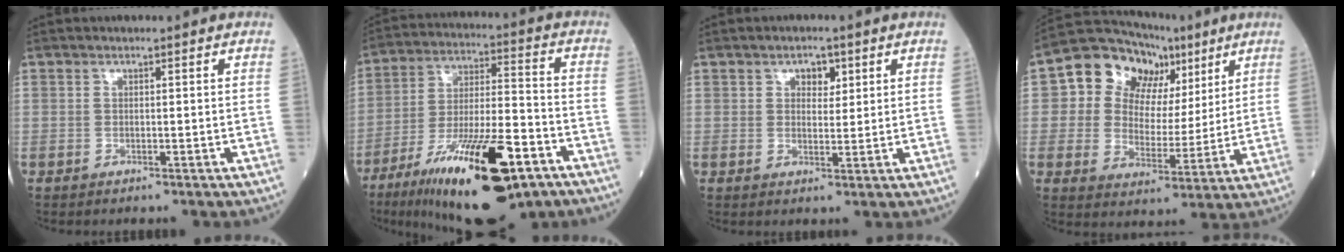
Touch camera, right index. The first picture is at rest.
{"total": 21.7, "force": [-12.2, 5.0, 17.3], "torque": [-0.277, -0.025, -0.198]}
{"total": 3.0, "force": [1.4, 1.8, 1.9], "torque": [-0.022, 0.004, 0.021]}
{"total": 12.8, "force": [5.4, 9.6, 6.5], "torque": [-0.094, 0.045, 0.093]}